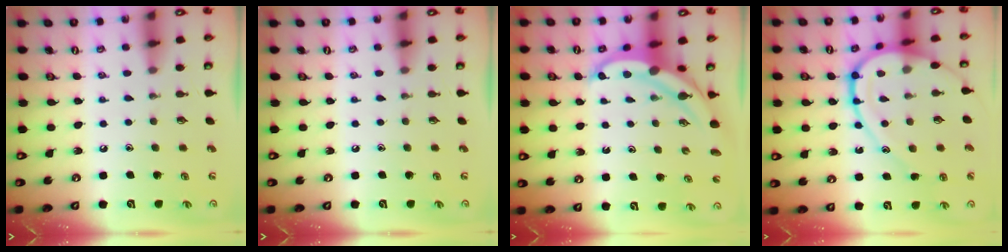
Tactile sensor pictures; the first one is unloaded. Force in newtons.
{"total": 0.0}
{"total": 6.0, "press": 5.9, "slide": 0.8}
{"total": 14.7, "press": 14.7, "slide": 1.1}